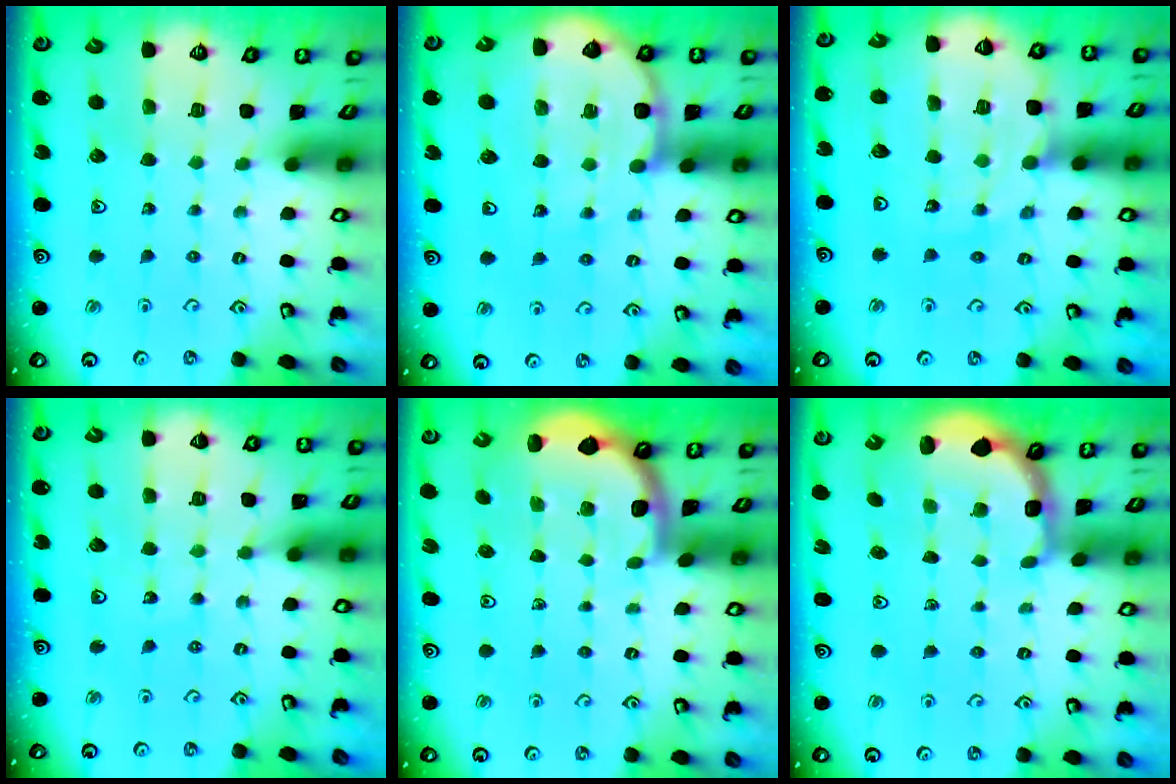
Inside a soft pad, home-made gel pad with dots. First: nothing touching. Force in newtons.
{"total": 8.9, "press": 8.8, "slide": 1.3}
{"total": 14.4, "press": 14.3, "slide": 1.8}
{"total": 5.6, "press": 5.1, "slide": 2.4}
{"total": 1.3, "press": 1.3, "slide": 0.1}
{"total": 2.7, "press": 2.1, "slide": 1.7}